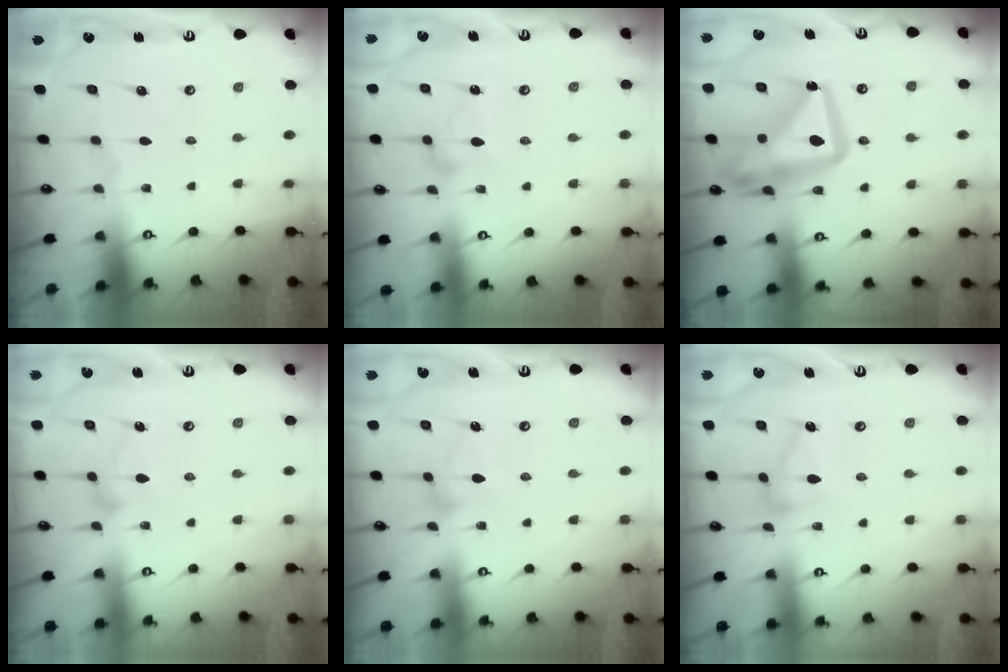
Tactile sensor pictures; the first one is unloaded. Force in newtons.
{"total": 8.6, "press": 8.6, "slide": 0.4}
{"total": 19.0, "press": 18.9, "slide": 2.4}
{"total": 6.9, "press": 6.9, "slide": 0.3}
{"total": 7.6, "press": 7.6, "slide": 0.5}
{"total": 10.1, "press": 10.1, "slide": 0.3}